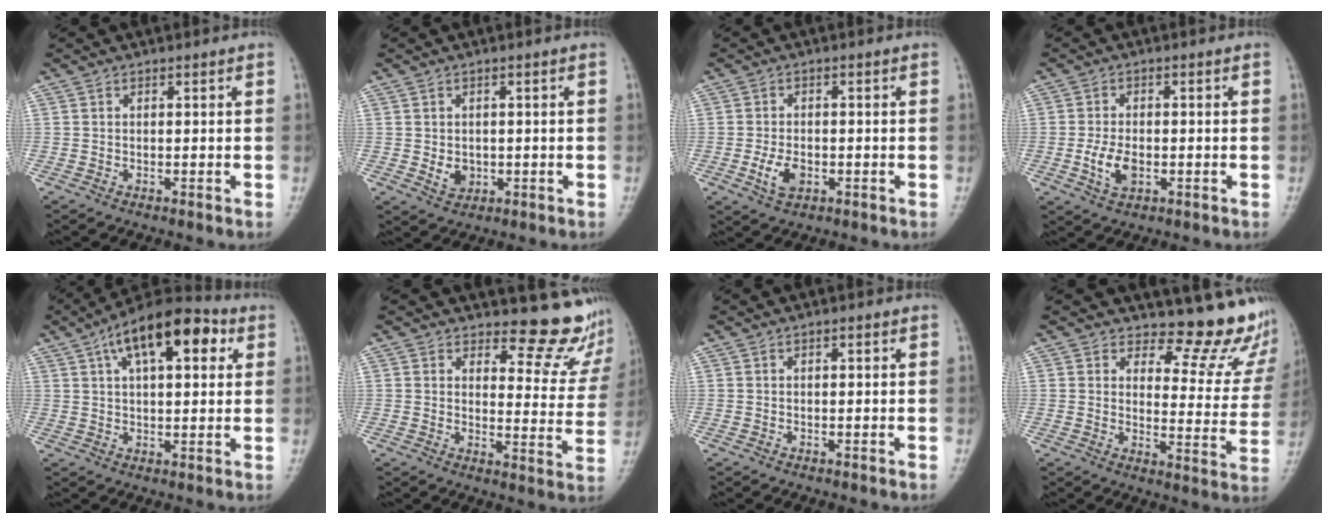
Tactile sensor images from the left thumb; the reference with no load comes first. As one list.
[{"total": 3.2, "force": [-0.3, 2.6, 1.9], "torque": [-0.019, -0.001, 0.004]}, {"total": 4.5, "force": [-1.4, 2.7, 3.3], "torque": [-0.062, 0.001, -0.022]}, {"total": 5.1, "force": [-1.2, 2.9, 4.0], "torque": [-0.078, 0.000, -0.020]}, {"total": 15.4, "force": [6.3, 7.0, 12.1], "torque": [-0.162, 0.014, 0.092]}, {"total": 10.2, "force": [9.5, 3.0, 2.3], "torque": [0.005, -0.103, 0.104]}, {"total": 0.6, "force": [0.2, 0.3, 0.5], "torque": [-0.004, 0.002, 0.002]}, {"total": 12.7, "force": [11.7, 3.9, 3.0], "torque": [0.005, -0.122, 0.128]}]